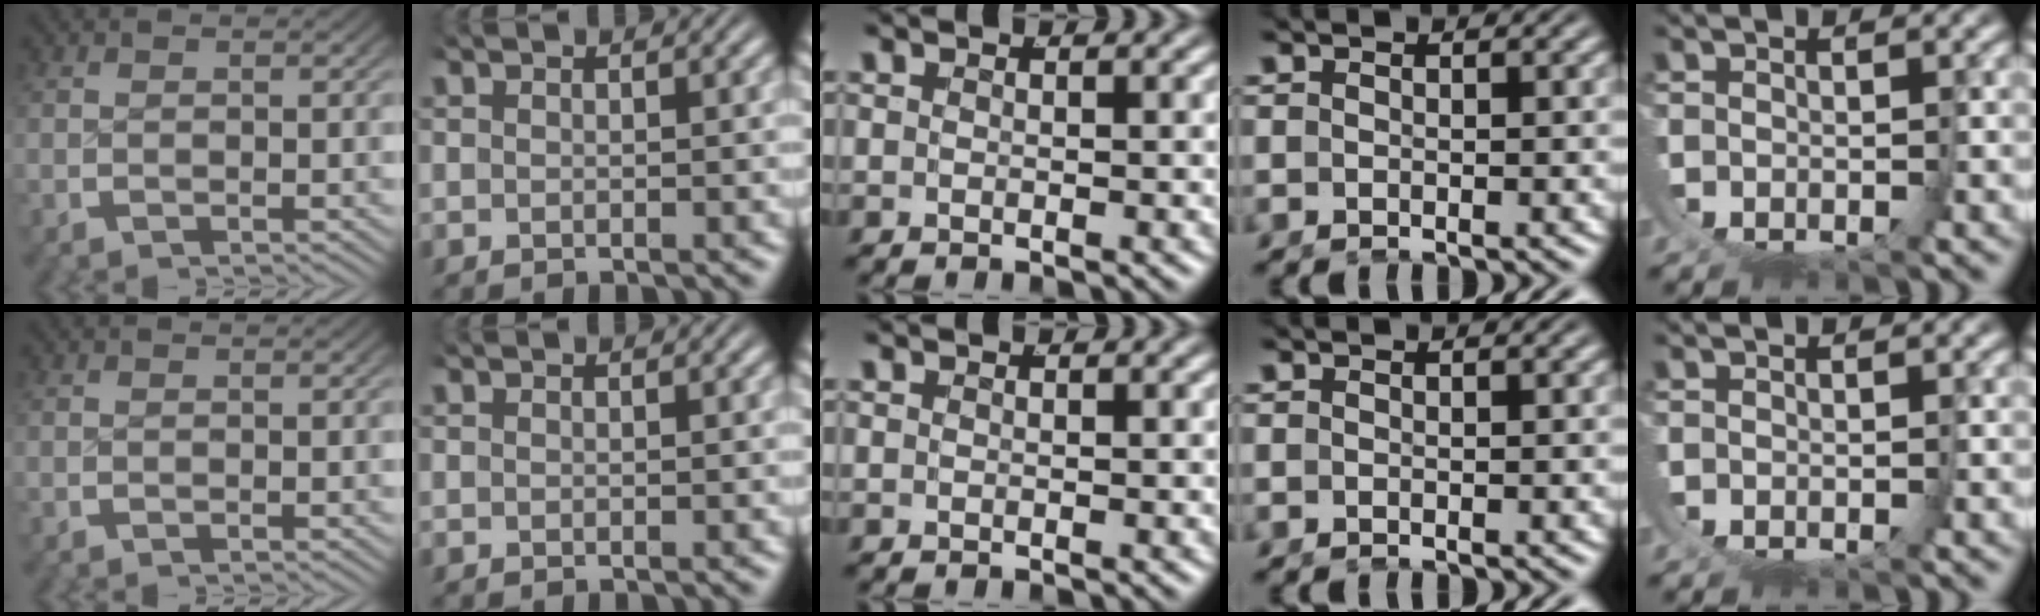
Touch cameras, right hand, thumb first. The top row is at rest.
{}